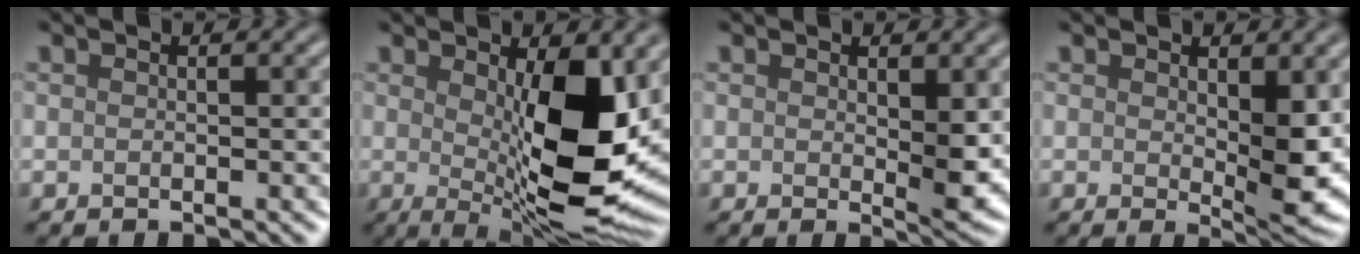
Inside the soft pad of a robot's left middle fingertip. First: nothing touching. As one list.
[{"total": 11.3, "force": [0.7, 3.8, 10.6], "torque": [-0.154, -0.021, 0.019]}, {"total": 2.4, "force": [0.7, 0.4, 2.3], "torque": [-0.036, -0.013, 0.017]}, {"total": 4.5, "force": [0.9, 1.3, 4.2], "torque": [-0.068, -0.015, 0.023]}]